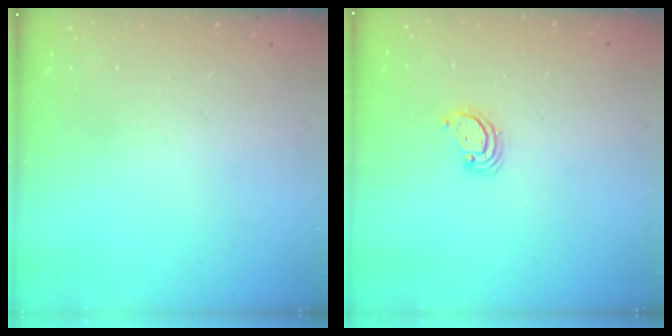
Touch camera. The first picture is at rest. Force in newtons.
{"total": 2.9, "press": 2.9, "slide": 0.3}